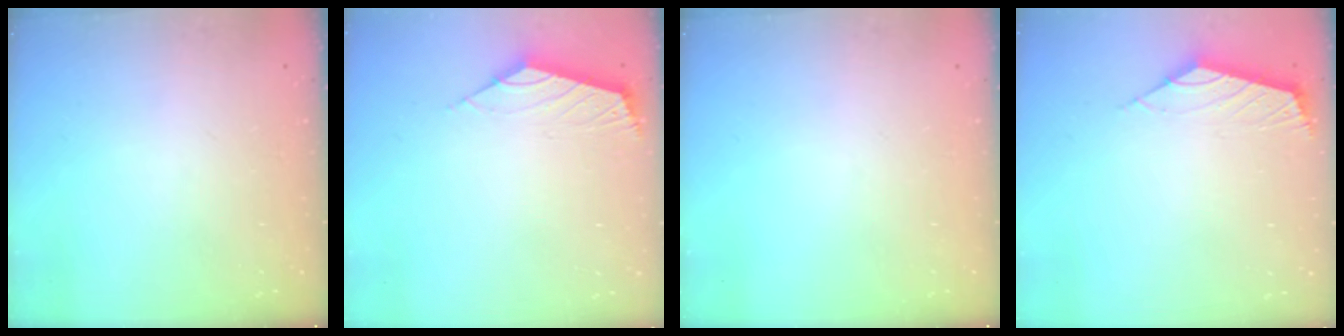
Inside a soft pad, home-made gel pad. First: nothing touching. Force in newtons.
{"total": 2.5, "press": 2.4, "slide": 0.7}
{"total": 0.0}
{"total": 2.5, "press": 2.5, "slide": 0.6}